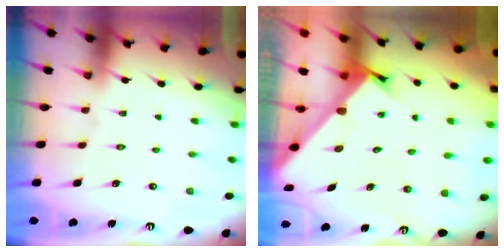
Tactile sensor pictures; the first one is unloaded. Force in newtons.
{"total": 2.7, "press": 2.7, "slide": 0.3}